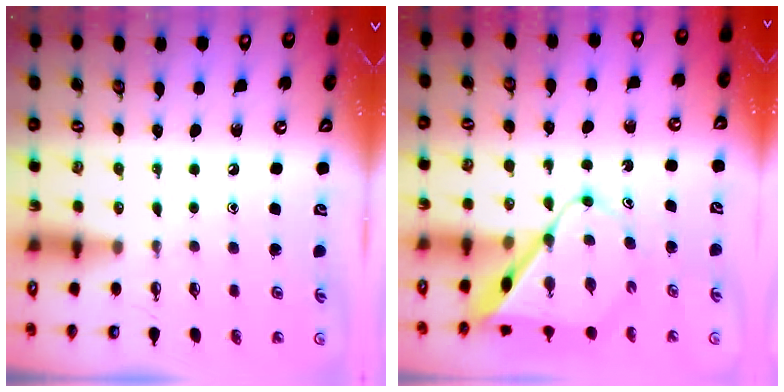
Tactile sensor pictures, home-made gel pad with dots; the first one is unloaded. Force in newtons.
{"total": 9.8, "press": 9.8, "slide": 0.6}